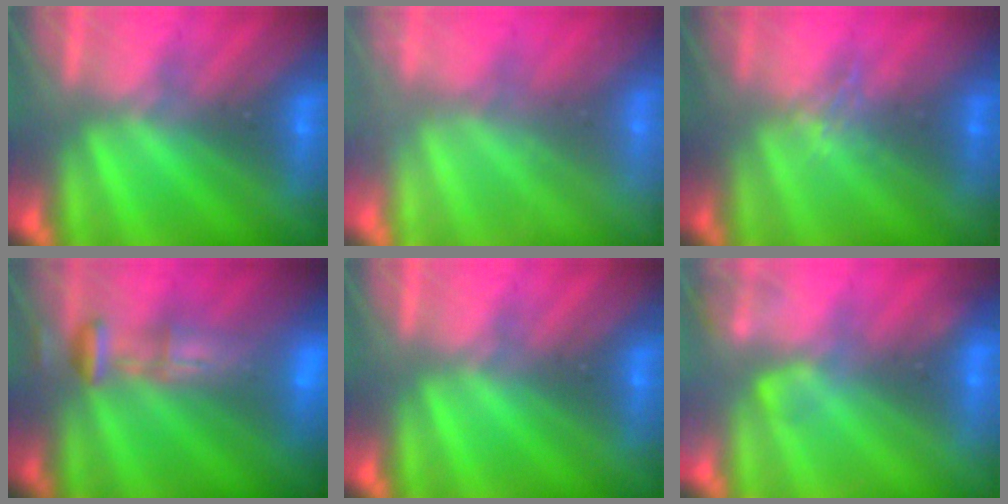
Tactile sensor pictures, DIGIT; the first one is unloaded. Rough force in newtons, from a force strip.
{"total": 2.3}
{"total": 1.0}
{"total": 9.6}
{"total": 0.0}
{"total": 2.4}